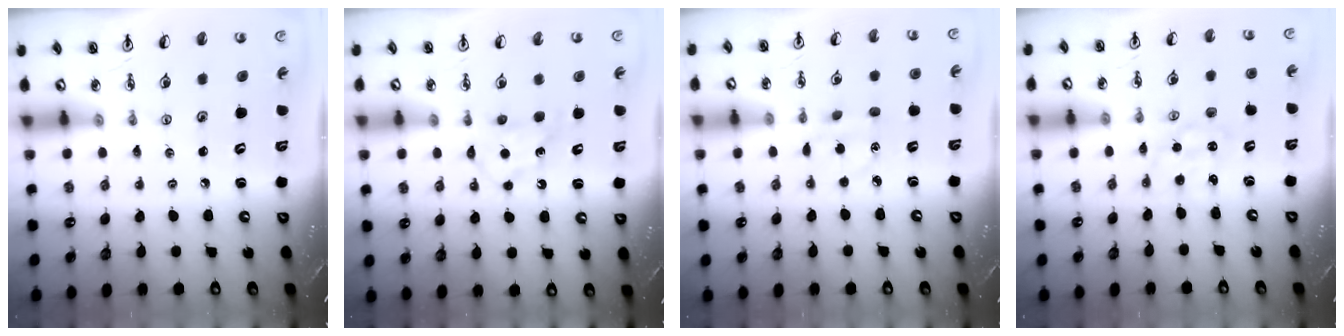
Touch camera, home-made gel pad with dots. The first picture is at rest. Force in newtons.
{"total": 5.5, "press": 5.5, "slide": 0.6}
{"total": 3.1, "press": 3.0, "slide": 0.7}
{"total": 0.7, "press": 0.6, "slide": 0.3}